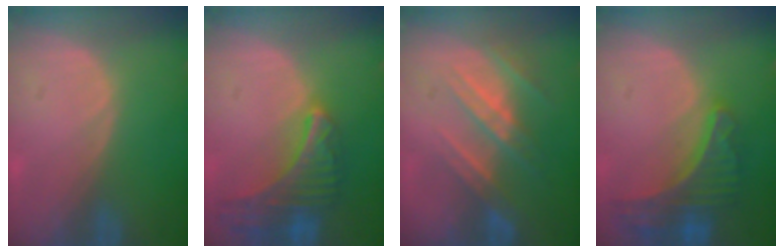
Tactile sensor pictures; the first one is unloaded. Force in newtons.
{"total": 9.0, "press": 7.9, "slide": 4.3}
{"total": 7.8, "press": 7.4, "slide": 2.6}
{"total": 8.9, "press": 7.8, "slide": 4.3}